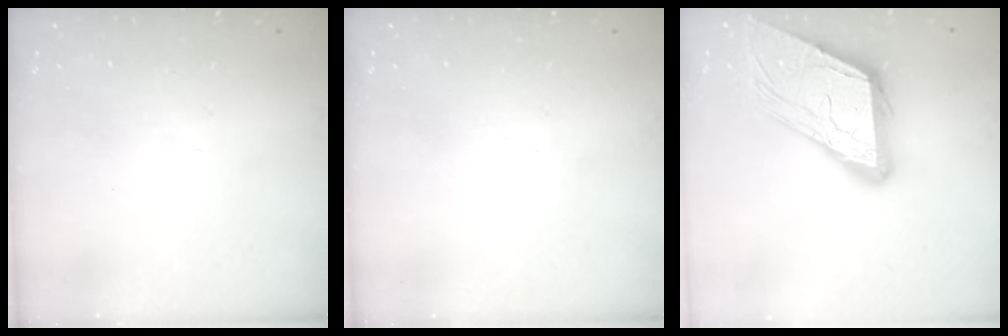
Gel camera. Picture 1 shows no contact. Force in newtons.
{"total": 0.0}
{"total": 13.5, "press": 13.4, "slide": 1.6}